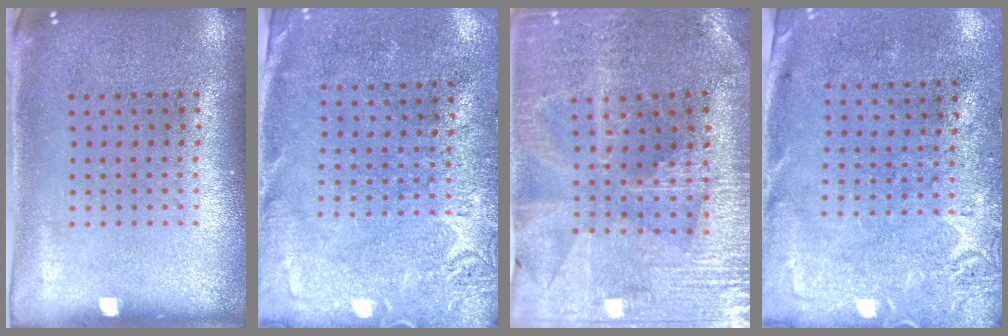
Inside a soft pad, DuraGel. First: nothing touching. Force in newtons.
{"total": 2.7, "press": 2.4, "slide": 1.2}
{"total": 2.0, "press": 2.0, "slide": 0.3}
{"total": 2.8, "press": 2.2, "slide": 1.8}